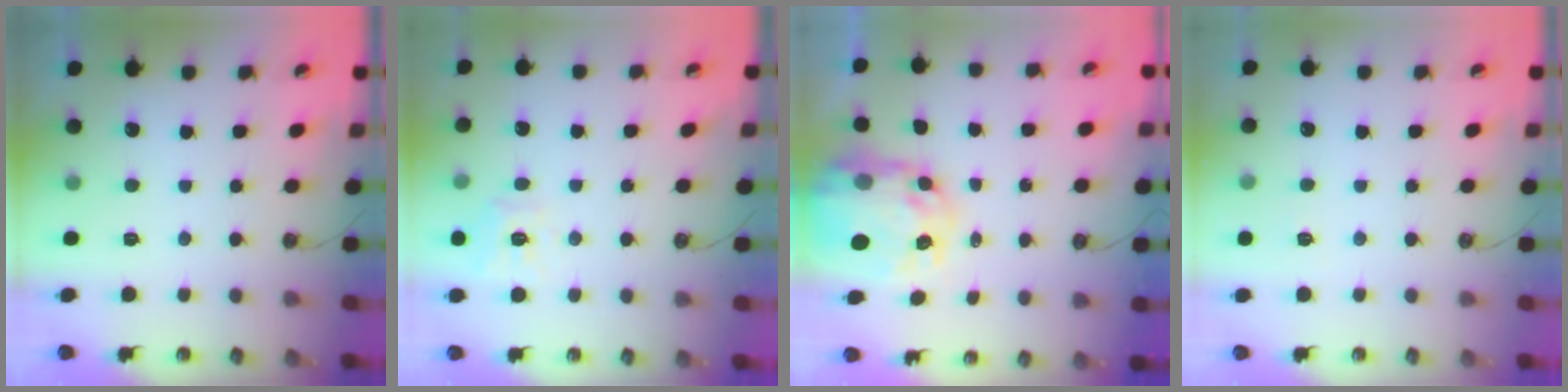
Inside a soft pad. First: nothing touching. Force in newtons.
{"total": 10.2, "press": 10.1, "slide": 1.2}
{"total": 10.0, "press": 10.0, "slide": 0.7}
{"total": 2.7, "press": 2.7, "slide": 0.4}